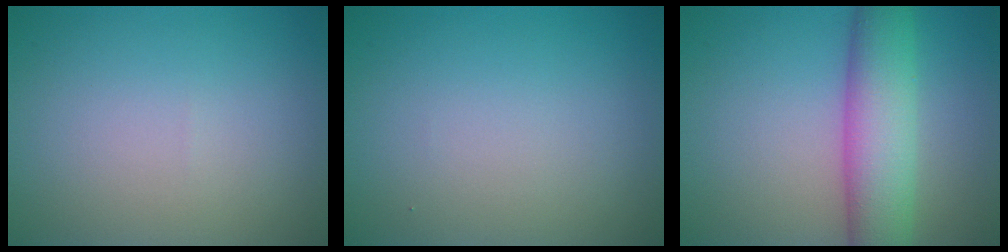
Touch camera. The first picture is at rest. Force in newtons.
{"total": 0.0}
{"total": 7.1, "press": 7.1, "slide": 0.2}